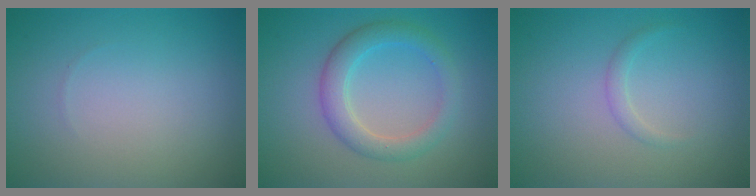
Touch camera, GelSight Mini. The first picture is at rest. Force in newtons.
{"total": 3.4, "press": 3.4, "slide": 0.2}
{"total": 0.9, "press": 0.9, "slide": 0.0}